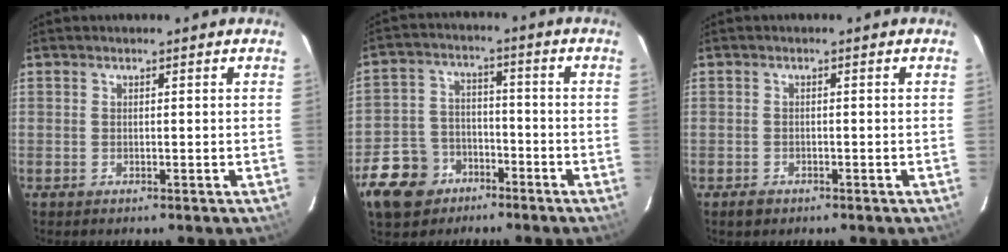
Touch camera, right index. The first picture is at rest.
{"total": 11.8, "force": [-6.9, 8.9, 3.6], "torque": [-0.114, 0.021, -0.102]}
{"total": 1.8, "force": [-1.3, 1.2, 0.7], "torque": [-0.014, 0.001, -0.019]}